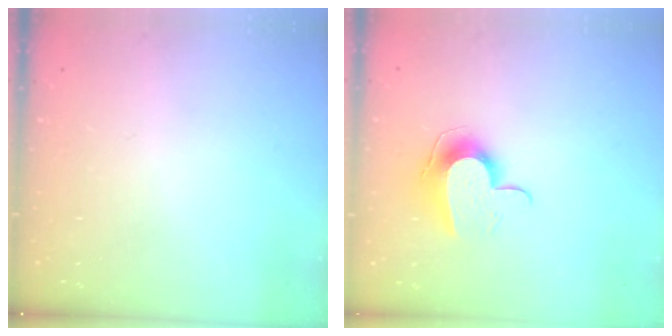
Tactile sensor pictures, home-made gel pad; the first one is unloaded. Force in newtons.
{"total": 9.9, "press": 9.9, "slide": 0.4}